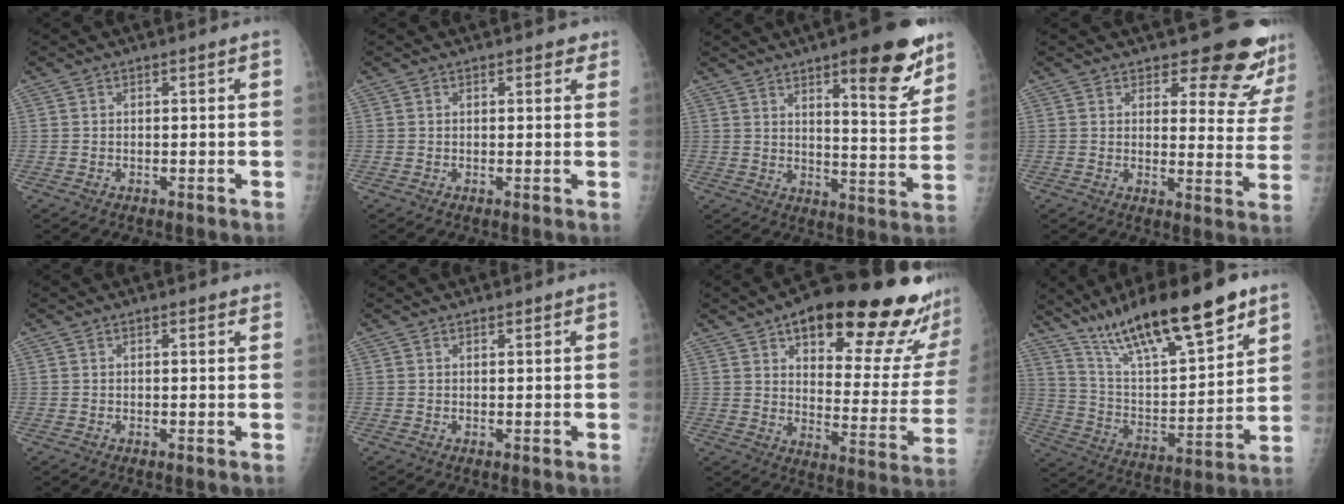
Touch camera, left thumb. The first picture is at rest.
{"total": 2.0, "force": [1.4, 1.0, 1.0], "torque": [0.007, -0.003, 0.011]}
{"total": 15.8, "force": [9.5, 4.0, 11.9], "torque": [-0.131, -0.061, 0.137]}
{"total": 13.8, "force": [12.2, 4.2, 4.9], "torque": [-0.013, -0.101, 0.131]}
{"total": 1.4, "force": [1.1, 0.4, 0.8], "torque": [-0.007, -0.003, 0.013]}
{"total": 0.9, "force": [0.7, 0.2, 0.3], "torque": [-0.005, -0.005, 0.012]}
{"total": 27.2, "force": [18.1, 8.1, 18.6], "torque": [-0.209, -0.073, 0.243]}
{"total": 23.6, "force": [16.0, 5.9, 16.4], "torque": [-0.252, -0.058, 0.278]}